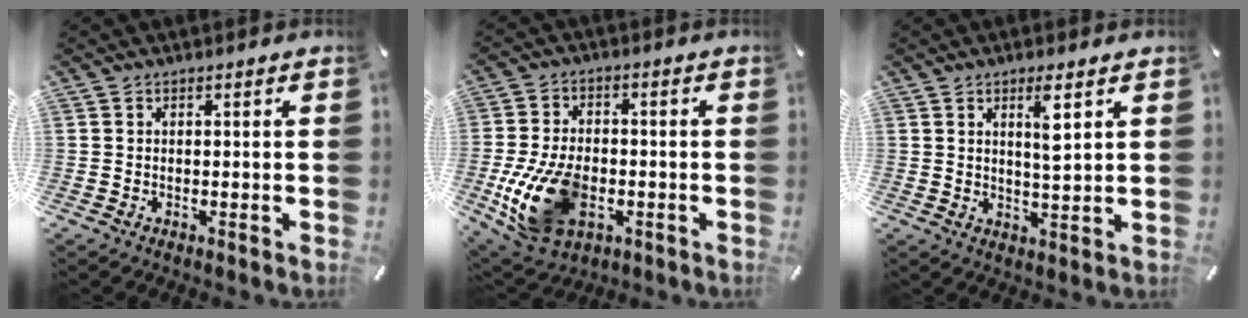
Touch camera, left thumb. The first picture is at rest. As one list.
[{"total": 16.1, "force": [-4.1, 10.5, 11.4], "torque": [-0.238, 0.004, -0.068]}, {"total": 5.6, "force": [2.5, 0.9, 4.9], "torque": [-0.088, -0.005, 0.037]}]